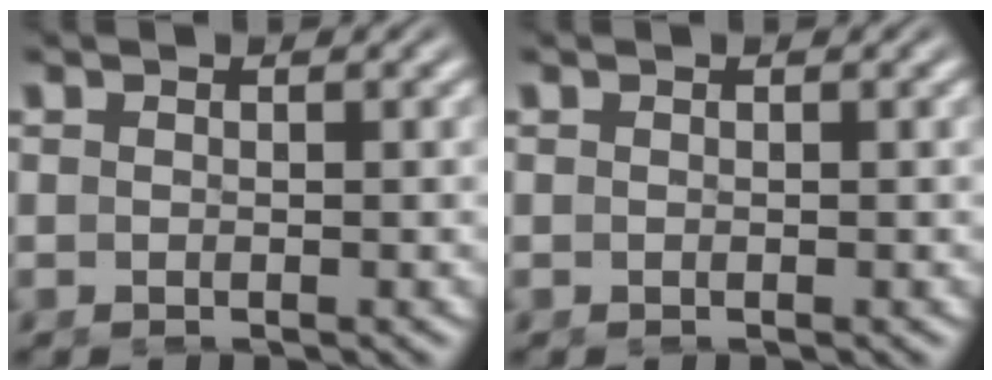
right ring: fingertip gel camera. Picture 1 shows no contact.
{"total": 0.0}